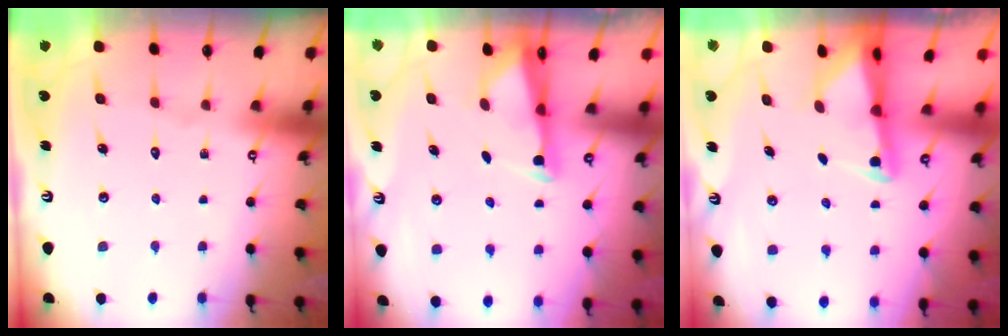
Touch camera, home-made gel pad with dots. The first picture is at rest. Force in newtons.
{"total": 2.9, "press": 2.8, "slide": 0.8}
{"total": 2.2, "press": 2.2, "slide": 0.5}